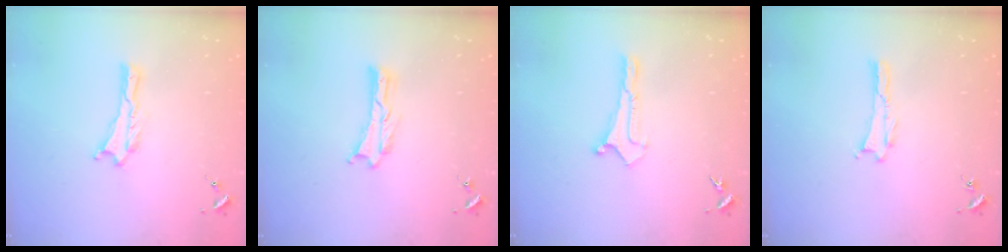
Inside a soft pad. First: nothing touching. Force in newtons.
{"total": 0.0}
{"total": 0.0}
{"total": 0.0}